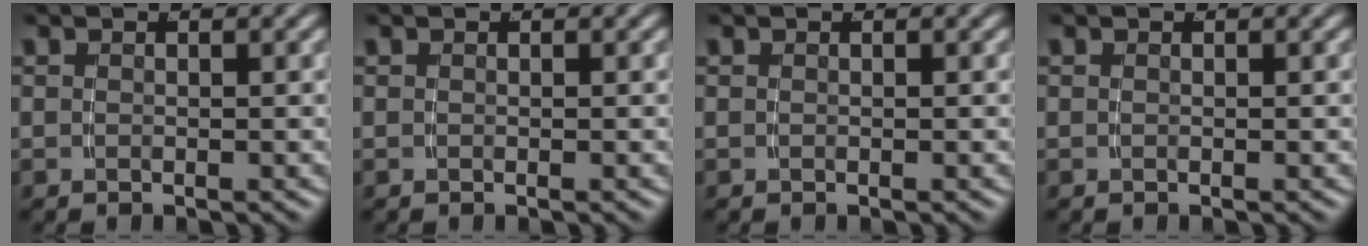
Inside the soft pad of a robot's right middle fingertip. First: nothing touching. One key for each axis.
{"total": 0.0}
{"total": 0.0}
{"total": 0.0}